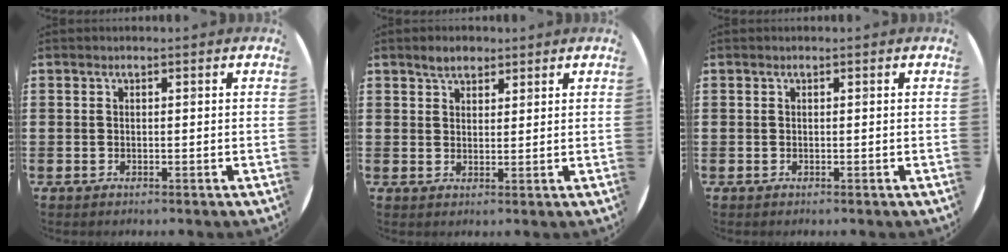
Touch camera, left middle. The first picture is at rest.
{"total": 2.6, "force": [2.2, 1.2, 0.6], "torque": [-0.007, 0.003, 0.041]}
{"total": 0.0}